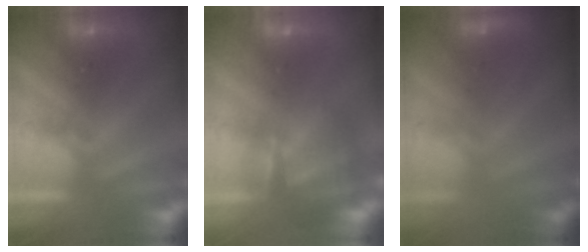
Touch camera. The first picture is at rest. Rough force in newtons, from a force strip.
{"total": 7.3}
{"total": 2.9}